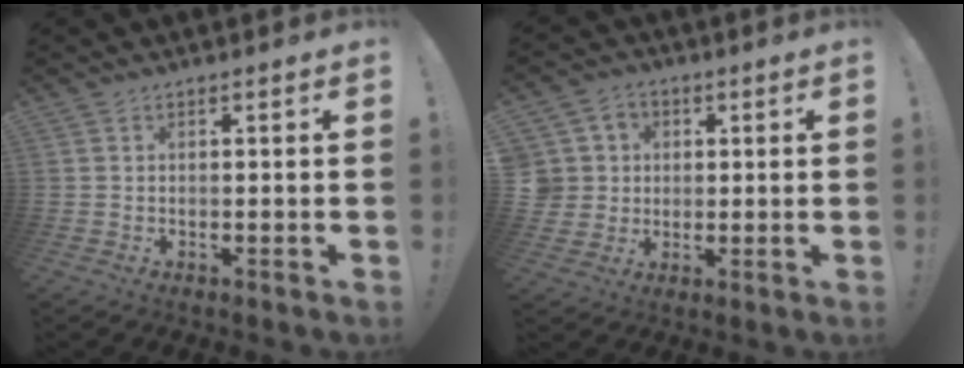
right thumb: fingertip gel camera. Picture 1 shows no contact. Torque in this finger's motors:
{"motor_torque": [1.06, 1.13, 0.27, 0.08, 0.31]}